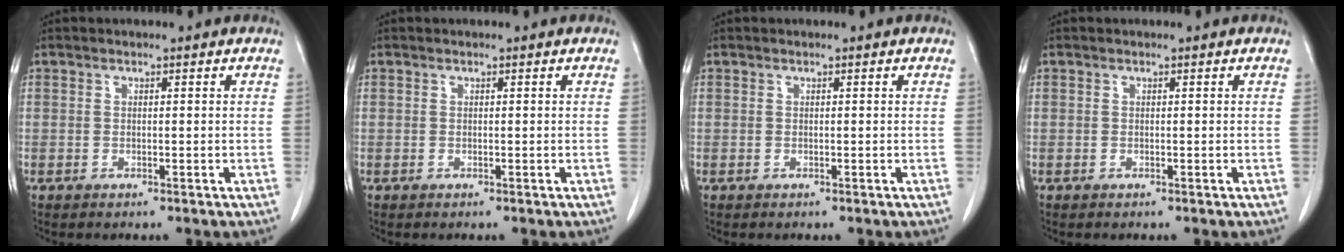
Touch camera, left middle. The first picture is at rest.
{"total": 0.0}
{"total": 0.0}
{"total": 0.0}